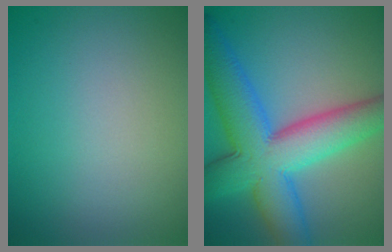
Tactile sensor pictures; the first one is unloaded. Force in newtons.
{"total": 10.8, "press": 10.8, "slide": 0.3}